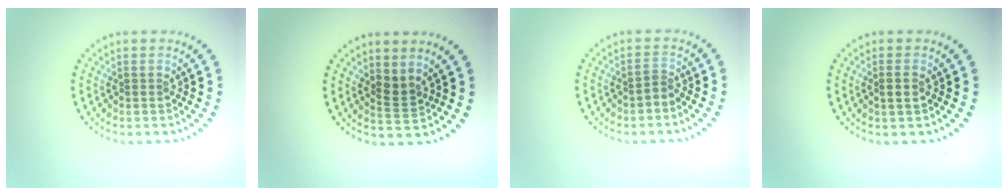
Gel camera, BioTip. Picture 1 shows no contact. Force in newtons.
{"total": 1.7, "press": 1.2, "slide": 1.1}
{"total": 1.0, "press": 0.4, "slide": 0.9}
{"total": 1.1, "press": 1.1, "slide": 0.4}